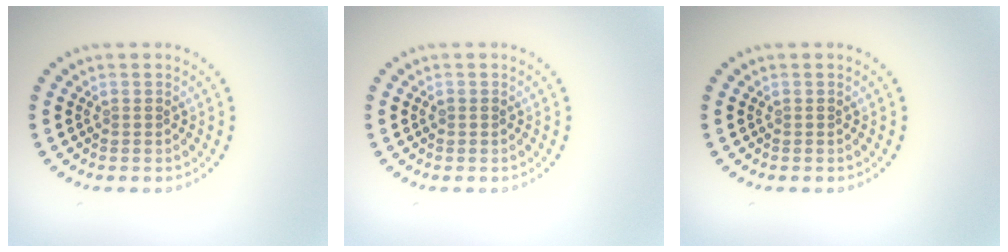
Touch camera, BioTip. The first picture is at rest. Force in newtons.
{"total": 0.6, "press": 0.6, "slide": 0.2}
{"total": 0.0}